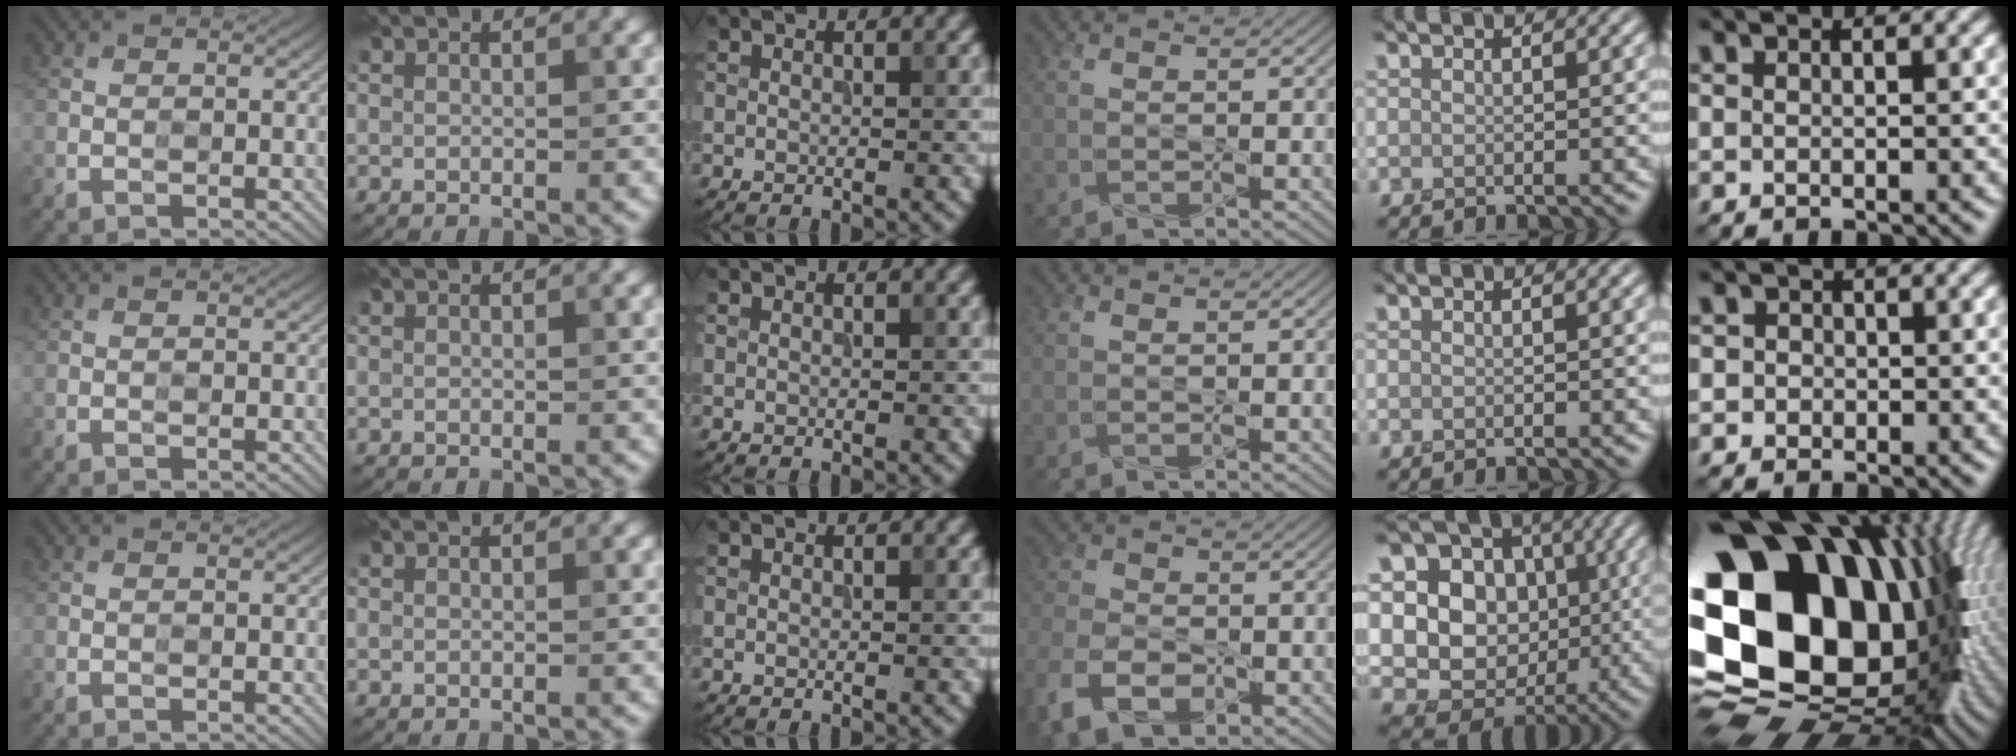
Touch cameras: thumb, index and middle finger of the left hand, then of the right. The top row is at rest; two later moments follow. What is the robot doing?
{"motion": "press", "object": "memory foam"}